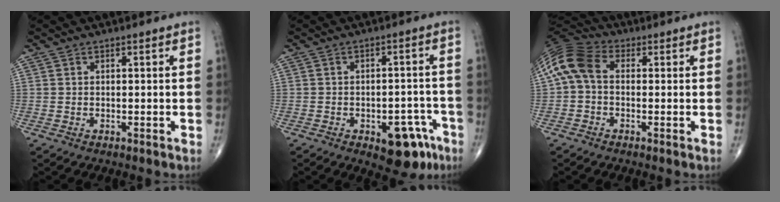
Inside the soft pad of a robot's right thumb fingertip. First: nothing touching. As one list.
[{"total": 9.6, "force": [-5.0, 4.9, 6.6], "torque": [-0.049, 0.035, -0.057]}, {"total": 9.4, "force": [0.5, 6.3, 7.0], "torque": [-0.142, 0.027, -0.005]}]